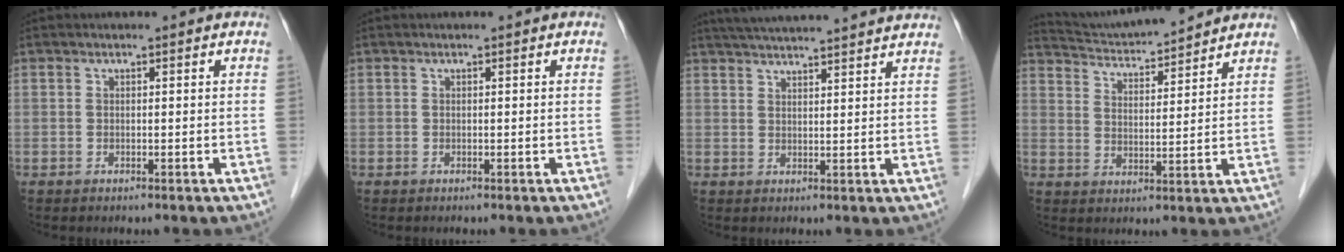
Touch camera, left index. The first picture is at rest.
{"total": 0.0}
{"total": 16.8, "force": [15.5, 0.5, 6.5], "torque": [-0.111, 0.026, 0.207]}
{"total": 11.9, "force": [11.3, 0.5, 3.5], "torque": [-0.069, 0.019, 0.185]}